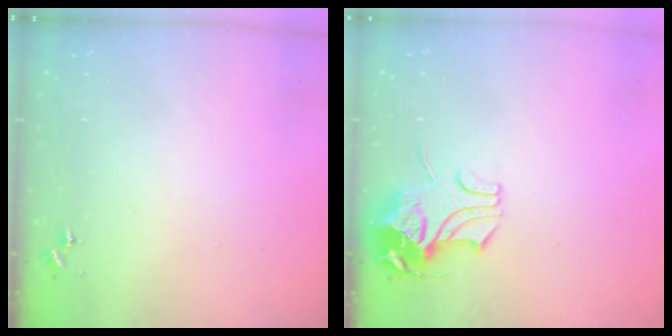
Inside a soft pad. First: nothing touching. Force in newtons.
{"total": 9.0, "press": 8.9, "slide": 0.9}